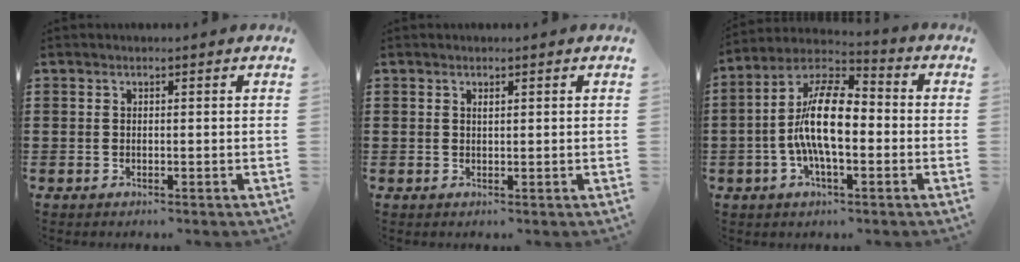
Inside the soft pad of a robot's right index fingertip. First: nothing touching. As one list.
[{"total": 0.5, "force": [0.3, 0.0, 0.5], "torque": [-0.011, -0.001, 0.006]}, {"total": 11.9, "force": [-1.6, 4.6, 10.8], "torque": [-0.242, -0.002, -0.039]}]